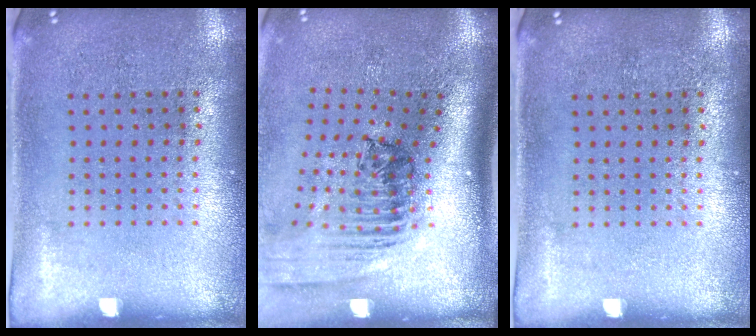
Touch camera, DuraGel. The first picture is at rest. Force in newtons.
{"total": 2.5, "press": 1.8, "slide": 1.8}
{"total": 0.0}